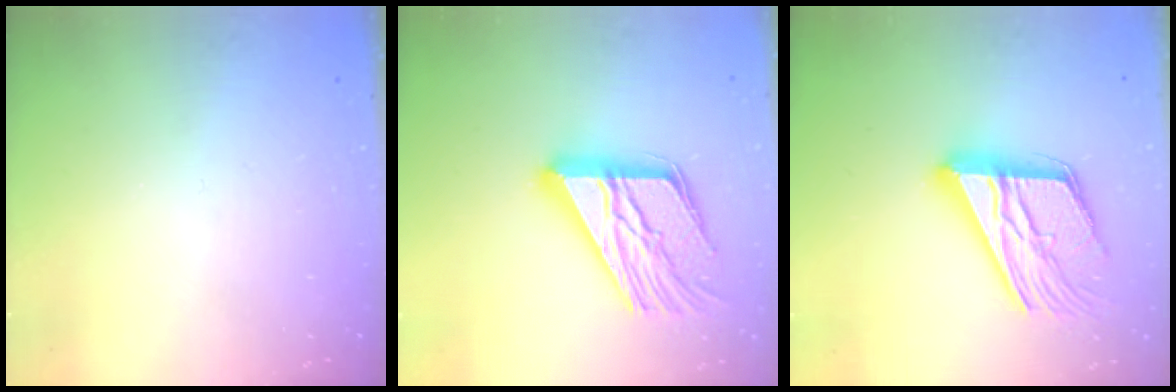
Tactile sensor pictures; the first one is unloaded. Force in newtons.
{"total": 21.0, "press": 20.9, "slide": 2.1}
{"total": 21.7, "press": 21.7, "slide": 1.5}